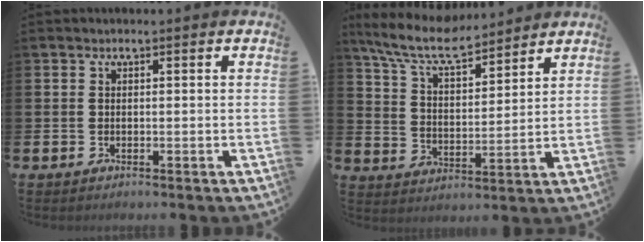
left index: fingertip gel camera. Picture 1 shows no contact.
{"total": 8.4, "force": [7.6, 1.6, 3.2], "torque": [-0.092, -0.040, 0.134]}